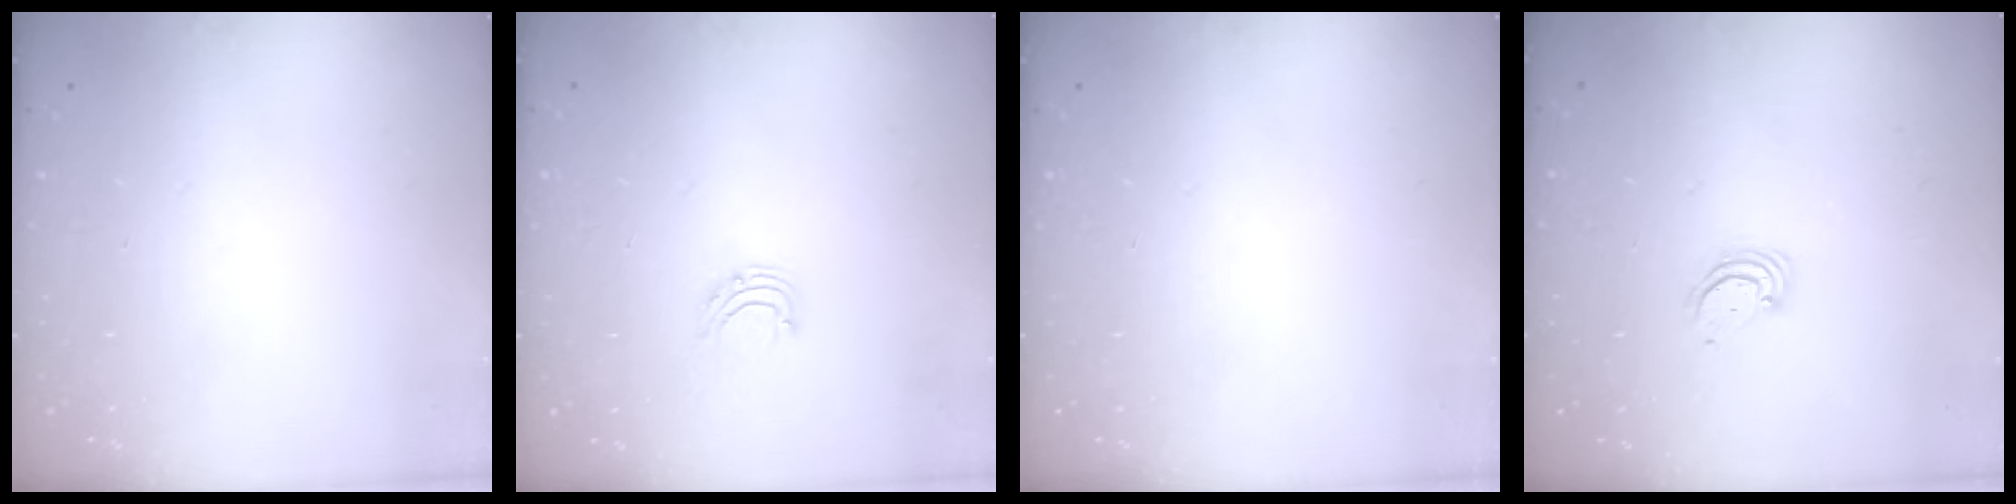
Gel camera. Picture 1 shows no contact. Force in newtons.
{"total": 5.1, "press": 5.1, "slide": 0.4}
{"total": 0.0}
{"total": 3.6, "press": 3.6, "slide": 0.4}